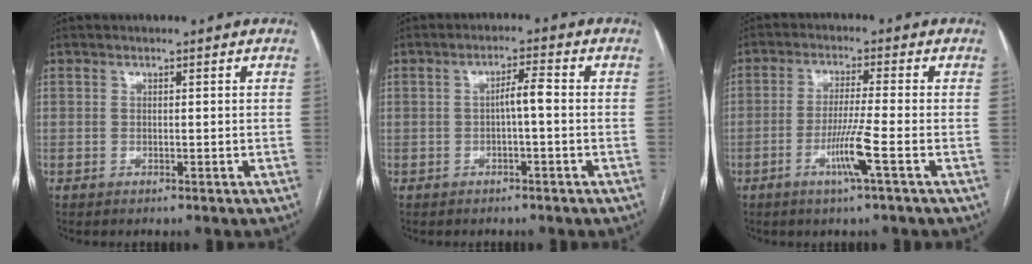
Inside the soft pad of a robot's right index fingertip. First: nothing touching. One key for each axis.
{"total": 3.1, "fx": -0.4, "fy": 0.3, "fz": 3.0, "tx": -0.049, "ty": 0.007, "tz": -0.006}
{"total": 6.2, "fx": -2.4, "fy": -0.9, "fz": 5.6, "tx": -0.107, "ty": -0.013, "tz": -0.049}